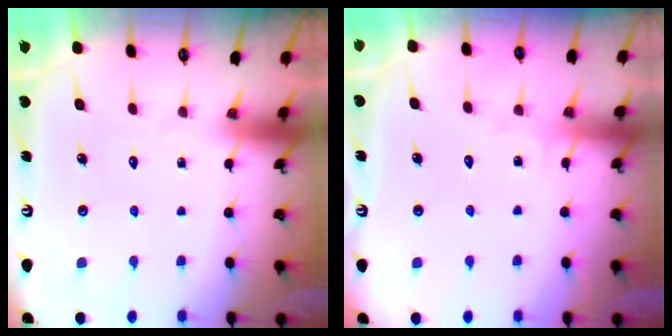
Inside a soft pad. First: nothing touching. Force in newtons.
{"total": 3.7, "press": 3.6, "slide": 0.4}